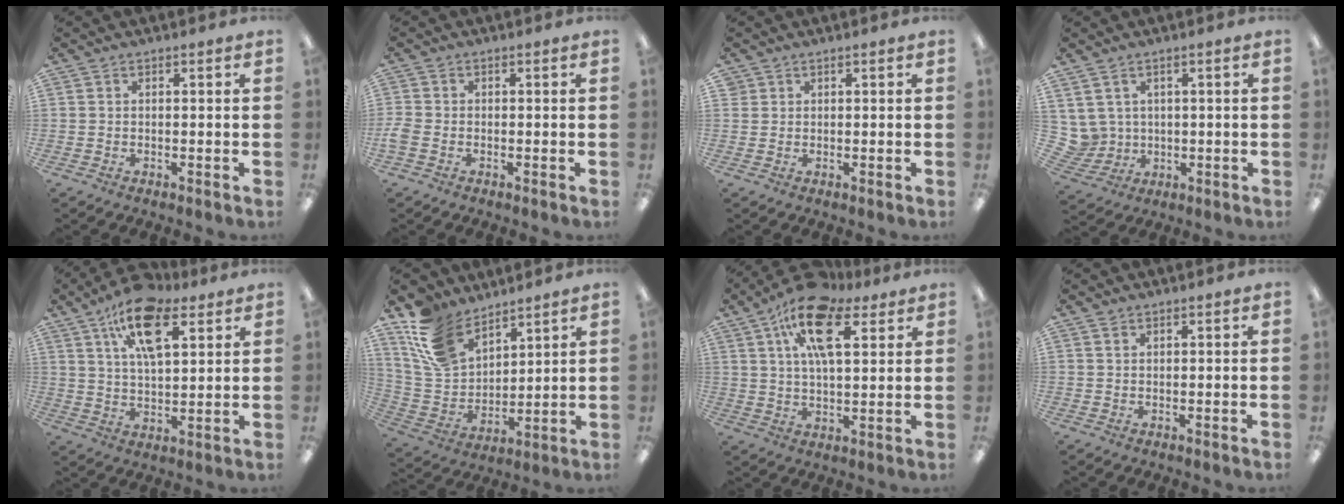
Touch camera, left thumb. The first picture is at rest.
{"total": 2.6, "force": [-1.0, 1.7, 1.6], "torque": [-0.032, 0.002, -0.016]}
{"total": 1.2, "force": [0.7, 0.9, 0.1], "torque": [0.005, -0.001, 0.012]}
{"total": 5.7, "force": [2.1, 5.2, 1.0], "torque": [-0.044, -0.007, 0.045]}
{"total": 15.4, "force": [8.5, 7.3, 10.6], "torque": [-0.174, -0.019, 0.149]}
{"total": 14.8, "force": [10.5, 8.4, 6.0], "torque": [-0.143, -0.045, 0.210]}
{"total": 17.2, "force": [9.1, 8.1, 12.2], "torque": [-0.213, -0.023, 0.153]}
{"total": 1.0, "force": [0.7, 0.7, 0.3], "torque": [-0.008, 0.000, 0.013]}